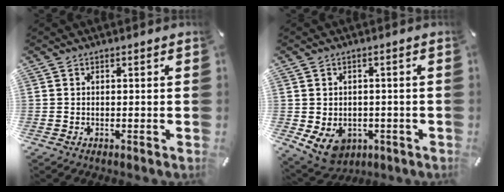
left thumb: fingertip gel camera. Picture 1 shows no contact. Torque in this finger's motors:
{"motor_torque": [1.09, 1.33, 0.72, 0.24, 0.07]}